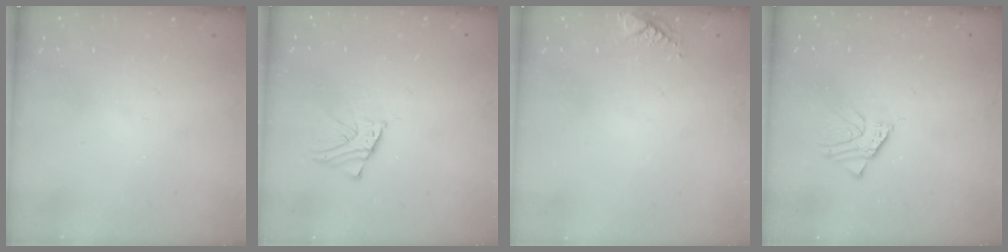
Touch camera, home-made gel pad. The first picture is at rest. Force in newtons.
{"total": 2.5, "press": 2.5, "slide": 0.2}
{"total": 5.8, "press": 5.8, "slide": 0.5}
{"total": 1.4, "press": 1.4, "slide": 0.0}